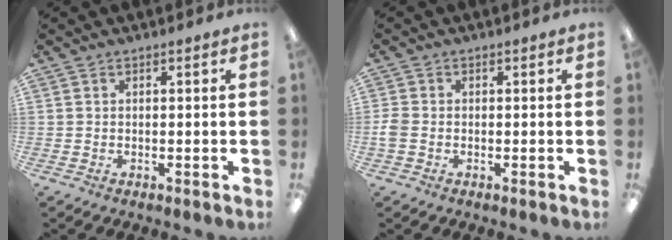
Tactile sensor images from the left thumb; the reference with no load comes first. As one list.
[{"total": 2.4, "force": [-0.5, 1.8, 1.5], "torque": [-0.032, 0.001, -0.009]}]